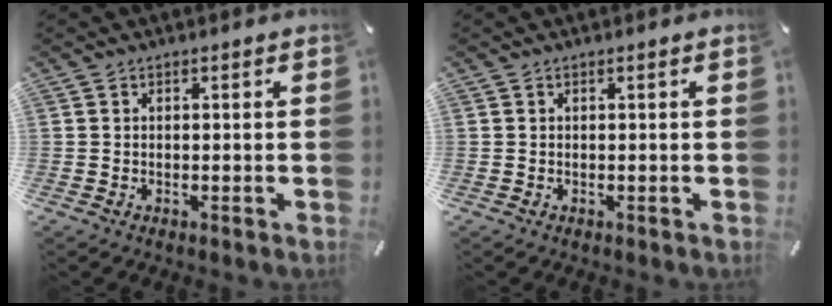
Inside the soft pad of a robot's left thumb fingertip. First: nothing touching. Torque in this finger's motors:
{"motor_torque": [-0.01, -0.01, 0.00, 0.01, 0.00]}